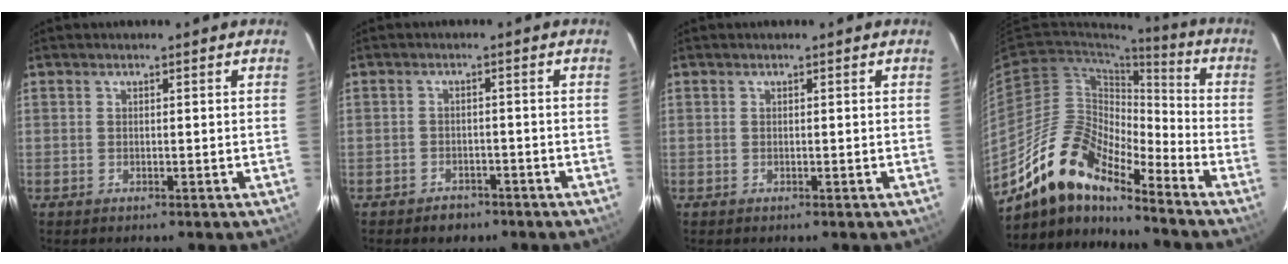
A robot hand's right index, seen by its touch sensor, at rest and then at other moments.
{"total": 4.1, "force": [-3.0, 2.8, 0.7], "torque": [-0.024, 0.010, -0.039]}
{"total": 0.0}
{"total": 16.1, "force": [-13.0, 4.6, 8.2], "torque": [-0.147, -0.003, -0.257]}